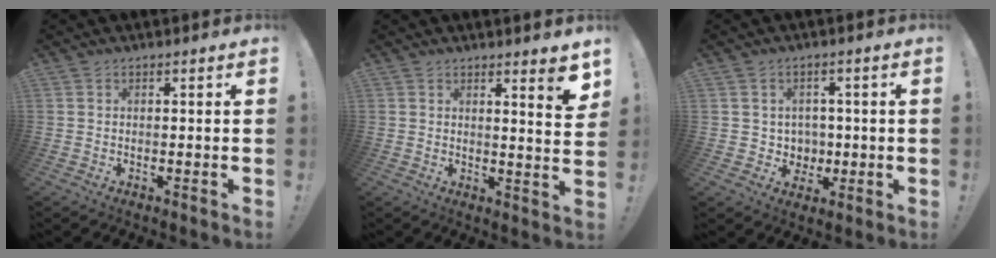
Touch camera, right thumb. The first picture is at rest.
{"total": 5.1, "force": [3.5, -0.1, 3.7], "torque": [-0.044, -0.030, 0.052]}
{"total": 5.5, "force": [1.4, 5.3, 0.5], "torque": [-0.013, -0.014, 0.032]}